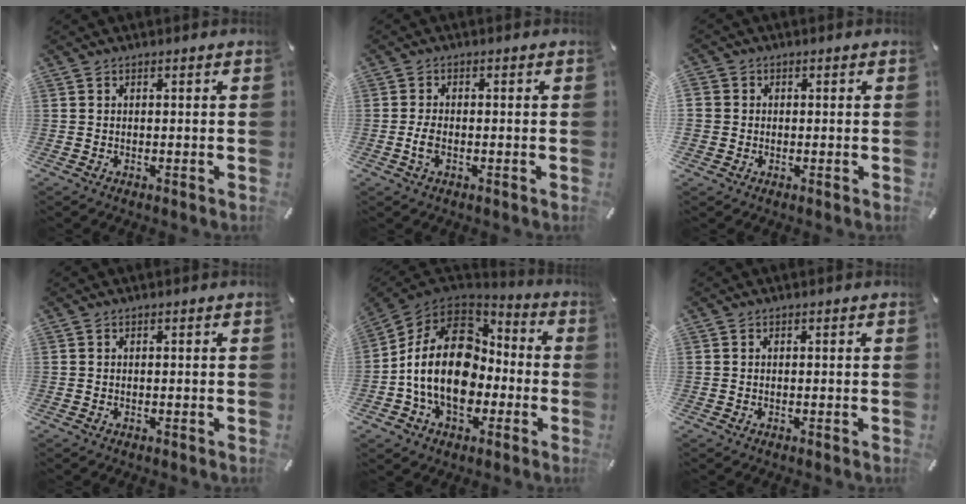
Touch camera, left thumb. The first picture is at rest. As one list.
[{"total": 2.9, "force": [-0.9, 1.4, 2.4], "torque": [-0.053, 0.002, -0.019]}, {"total": 3.2, "force": [0.0, 3.2, 0.2], "torque": [-0.006, 0.007, 0.001]}, {"total": 0.0}, {"total": 20.6, "force": [-1.8, 15.3, 13.6], "torque": [-0.262, 0.018, -0.026]}, {"total": 0.0}]